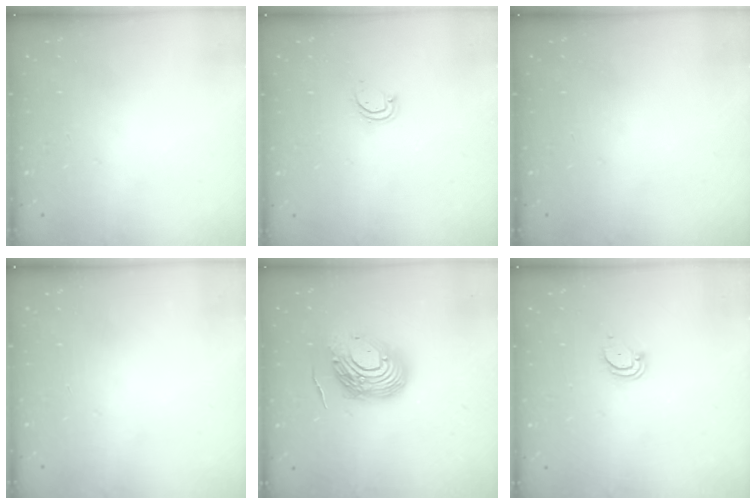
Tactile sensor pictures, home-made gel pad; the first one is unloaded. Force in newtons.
{"total": 3.0, "press": 3.0, "slide": 0.2}
{"total": 0.0}
{"total": 0.0}
{"total": 14.4, "press": 14.2, "slide": 2.0}
{"total": 2.7, "press": 2.7, "slide": 0.2}